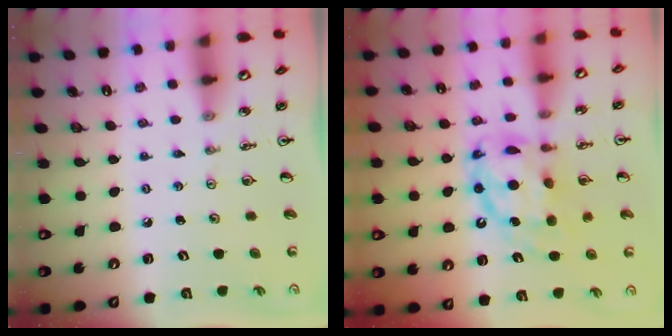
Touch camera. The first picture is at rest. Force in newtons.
{"total": 12.9, "press": 12.8, "slide": 1.0}